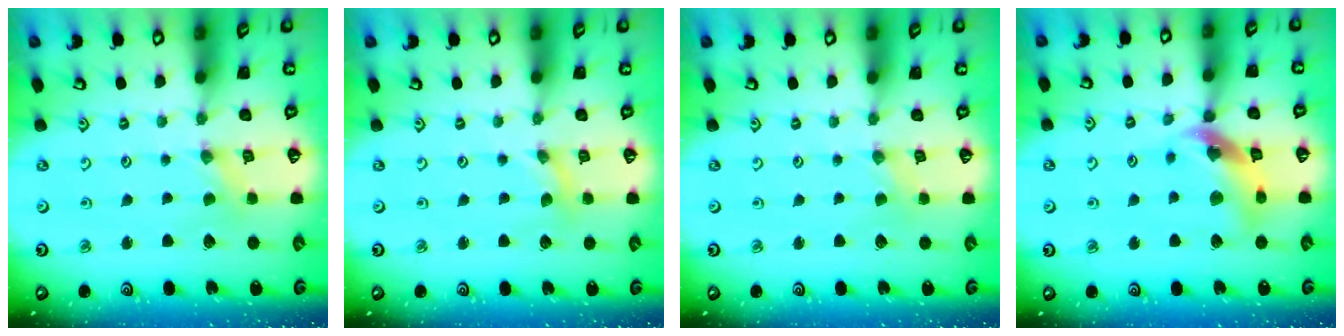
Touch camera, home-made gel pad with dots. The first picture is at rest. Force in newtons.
{"total": 0.0}
{"total": 0.0}
{"total": 13.2, "press": 13.1, "slide": 1.5}